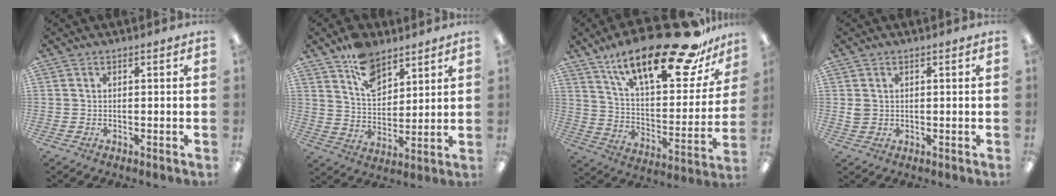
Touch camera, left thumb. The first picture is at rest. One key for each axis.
{"total": 10.9, "fx": 7.4, "fy": 6.3, "fz": 4.9, "tx": -0.082, "ty": -0.040, "tz": 0.138}
{"total": 27.0, "fx": 18.5, "fy": 8.8, "fz": 17.5, "tx": -0.263, "ty": -0.112, "tz": 0.303}
{"total": 1.2, "fx": 0.3, "fy": 1.0, "fz": 0.6, "tx": -0.014, "ty": 0.001, "tz": 0.005}